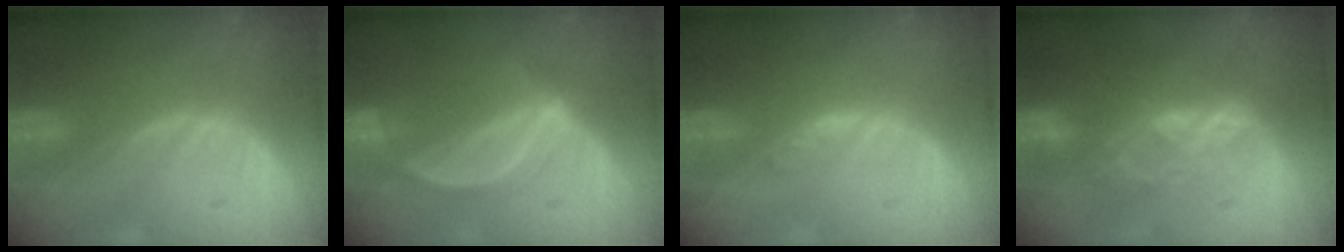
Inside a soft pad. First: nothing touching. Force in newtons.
{"total": 5.1, "press": 4.7, "slide": 2.0}
{"total": 1.2, "press": 1.2, "slide": 0.1}
{"total": 6.6, "press": 6.5, "slide": 1.3}